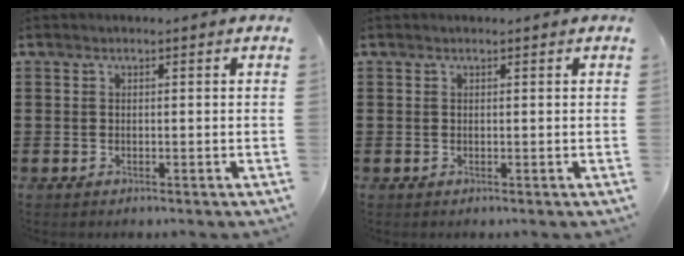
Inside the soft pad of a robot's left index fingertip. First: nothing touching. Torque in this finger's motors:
{"motor_torque": [0.09, -0.03, -0.03, 0.01]}